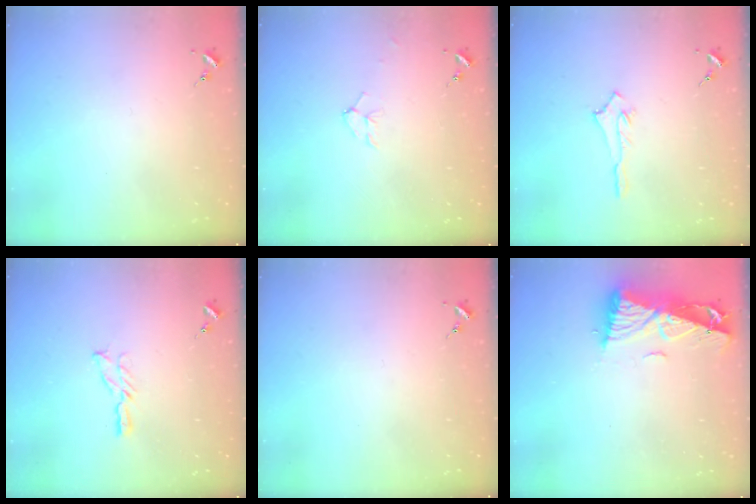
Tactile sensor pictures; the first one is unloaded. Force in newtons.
{"total": 7.0, "press": 7.0, "slide": 1.0}
{"total": 2.8, "press": 2.8, "slide": 0.4}
{"total": 4.4, "press": 4.3, "slide": 0.4}
{"total": 0.0}
{"total": 10.9, "press": 10.9, "slide": 1.2}